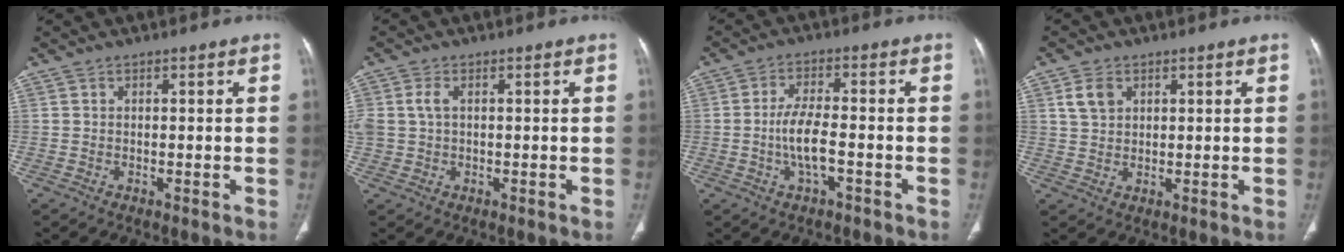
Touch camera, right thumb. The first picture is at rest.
{"total": 3.5, "force": [0.5, 2.3, 2.5], "torque": [-0.068, 0.010, 0.012]}
{"total": 6.0, "force": [-1.8, 2.2, 5.3], "torque": [-0.109, 0.017, -0.032]}
{"total": 4.0, "force": [1.8, 2.8, 2.2], "torque": [-0.036, -0.002, 0.039]}